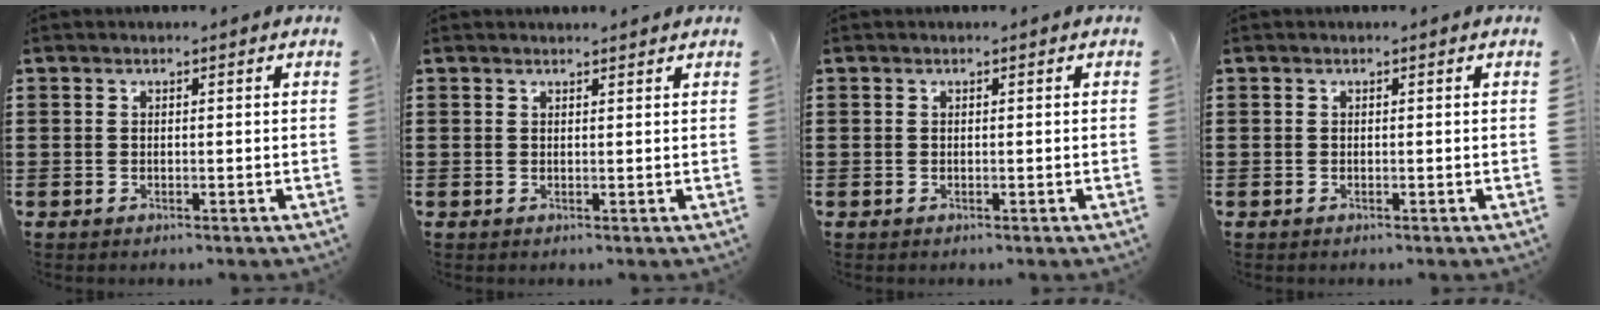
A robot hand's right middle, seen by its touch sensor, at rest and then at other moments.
{"total": 0.8, "force": [0.8, 0.0, 0.1], "torque": [0.003, -0.005, 0.014]}
{"total": 0.0}
{"total": 0.0}